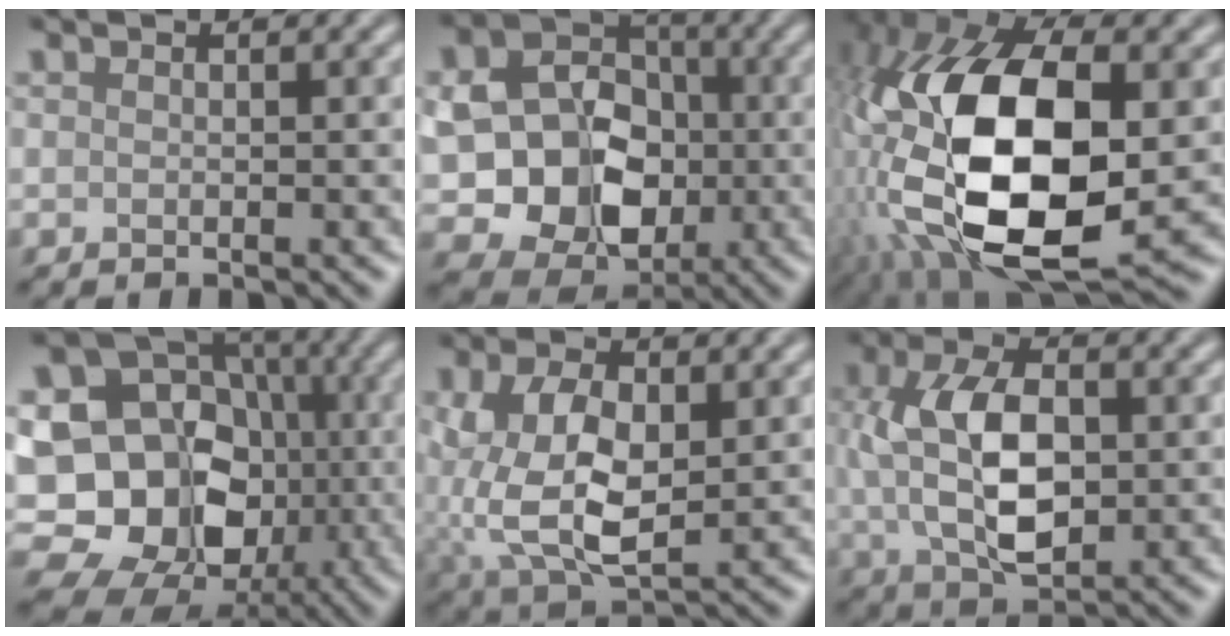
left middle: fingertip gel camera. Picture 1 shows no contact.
{"total": 13.6, "force": [-1.3, 11.4, 7.3], "torque": [-0.115, -0.021, -0.030]}
{"total": 17.3, "force": [-0.9, 9.1, 14.6], "torque": [-0.309, -0.008, -0.015]}
{"total": 18.9, "force": [-2.6, 16.3, 9.2], "torque": [-0.161, 0.010, -0.059]}
{"total": 7.9, "force": [0.1, 4.8, 6.3], "torque": [-0.142, -0.007, 0.009]}
{"total": 8.4, "force": [0.6, 5.0, 6.8], "torque": [-0.146, 0.006, 0.014]}